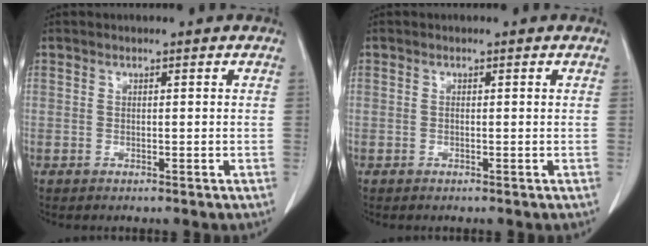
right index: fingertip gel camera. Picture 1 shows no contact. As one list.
[{"total": 0.0}]